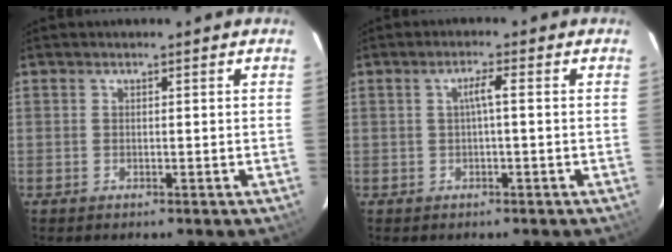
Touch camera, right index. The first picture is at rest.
{"total": 2.2, "force": [-0.1, -0.1, 2.2], "torque": [-0.042, 0.006, -0.001]}